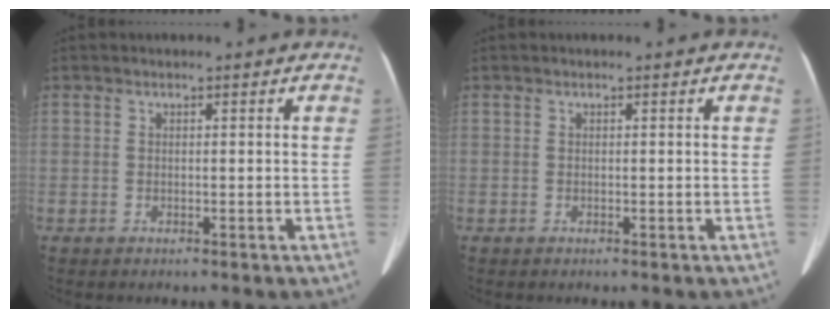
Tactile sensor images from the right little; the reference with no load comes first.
{"total": 0.0}